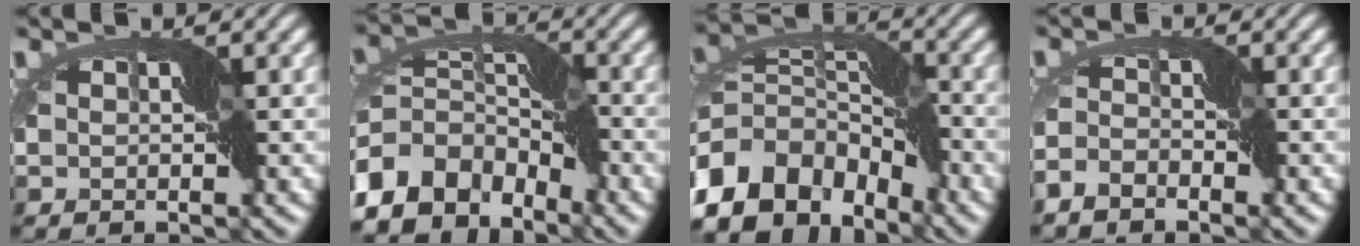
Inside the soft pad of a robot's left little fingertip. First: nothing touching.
{"total": 11.0, "force": [-5.7, 7.2, 5.9], "torque": [-0.124, 0.010, -0.120]}
{"total": 14.0, "force": [-7.1, 9.0, 8.0], "torque": [-0.185, 0.008, -0.136]}
{"total": 2.9, "force": [-2.4, 1.2, 1.1], "torque": [-0.034, 0.004, -0.059]}